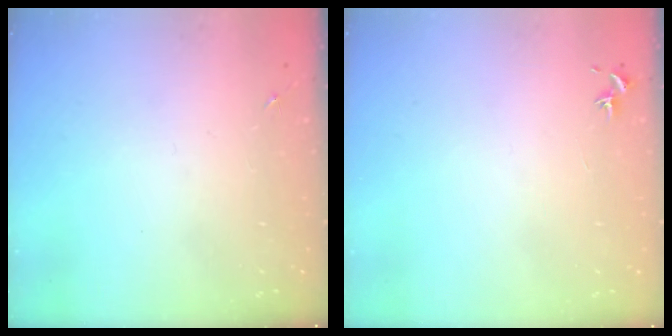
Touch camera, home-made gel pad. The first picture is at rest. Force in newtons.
{"total": 0.7, "press": 0.7, "slide": 0.3}